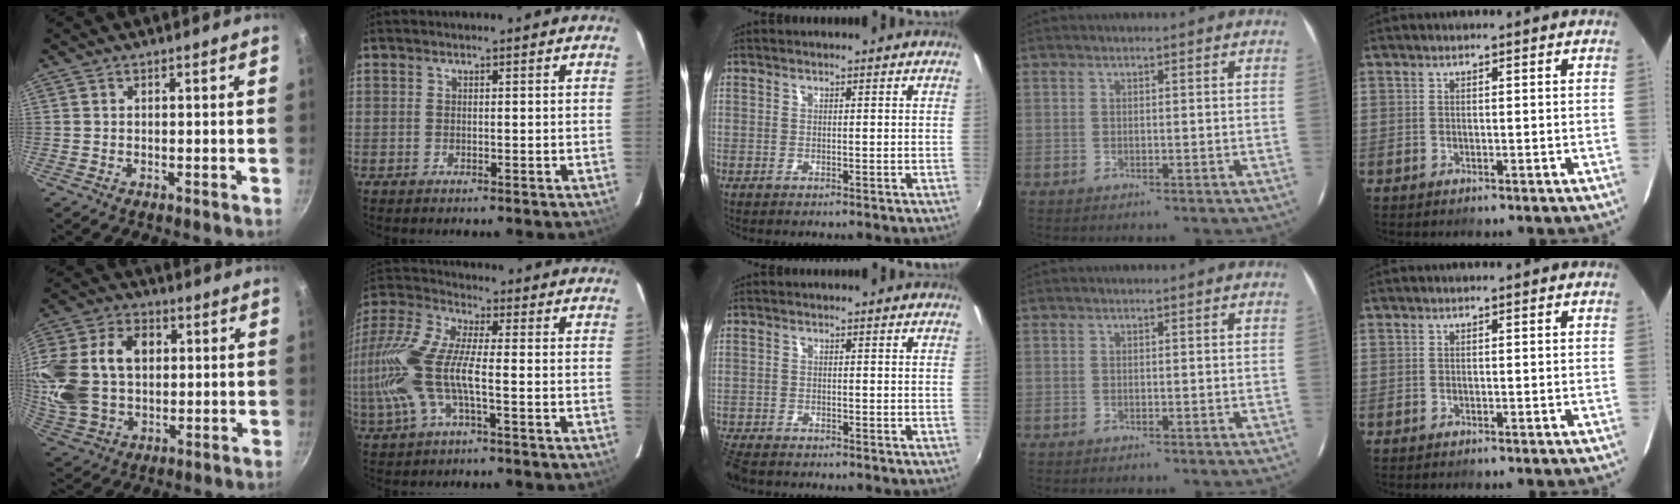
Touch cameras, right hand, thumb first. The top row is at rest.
{"thumb": {"total": 22.3, "force": [3.2, 16.0, 15.2], "torque": [-0.307, 0.020, 0.061]}, "index": {"total": 15.9, "force": [-2.7, 5.0, 14.9], "torque": [-0.306, -0.005, -0.056]}, "middle": {"total": 5.6, "force": [-5.0, 1.6, 1.9], "torque": [-0.062, -0.026, -0.098]}}